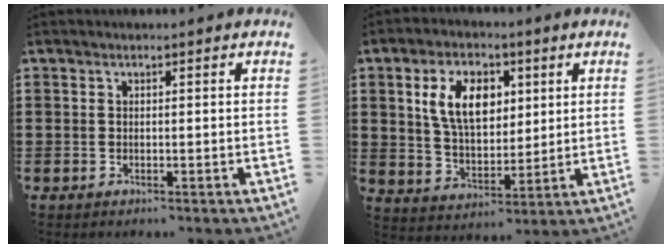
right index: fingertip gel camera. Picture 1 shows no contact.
{"total": 9.0, "force": [2.8, 5.5, 6.5], "torque": [-0.144, 0.013, 0.047]}